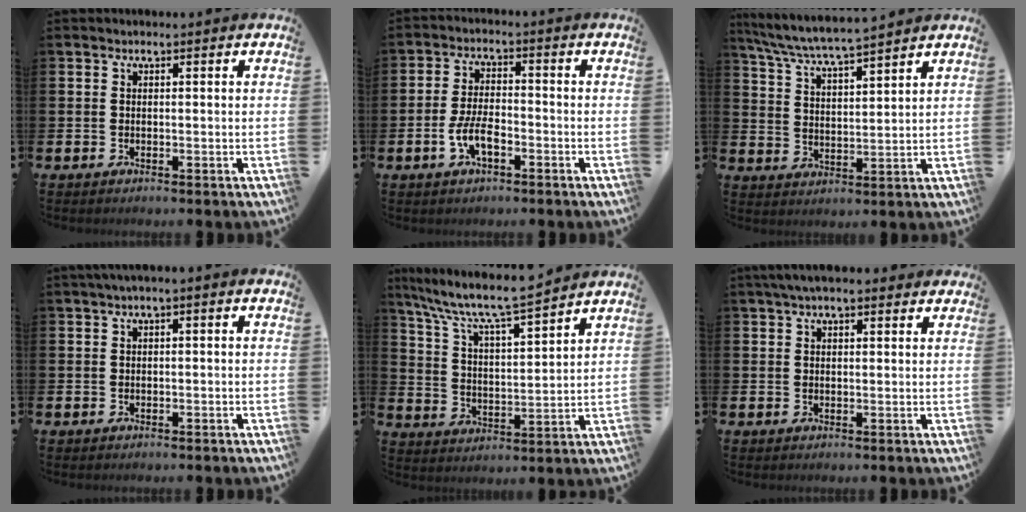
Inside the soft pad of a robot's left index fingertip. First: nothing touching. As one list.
[{"total": 4.8, "force": [-1.9, 2.2, 3.9], "torque": [-0.079, 0.004, -0.037]}, {"total": 6.1, "force": [5.9, -0.1, 1.5], "torque": [-0.048, -0.040, 0.102]}, {"total": 0.8, "force": [-0.2, 0.1, 0.8], "torque": [-0.016, 0.002, -0.004]}, {"total": 8.1, "force": [7.5, 0.6, 3.0], "torque": [-0.088, -0.055, 0.125]}, {"total": 3.0, "force": [2.3, 1.1, 1.7], "torque": [-0.034, 0.004, 0.040]}]